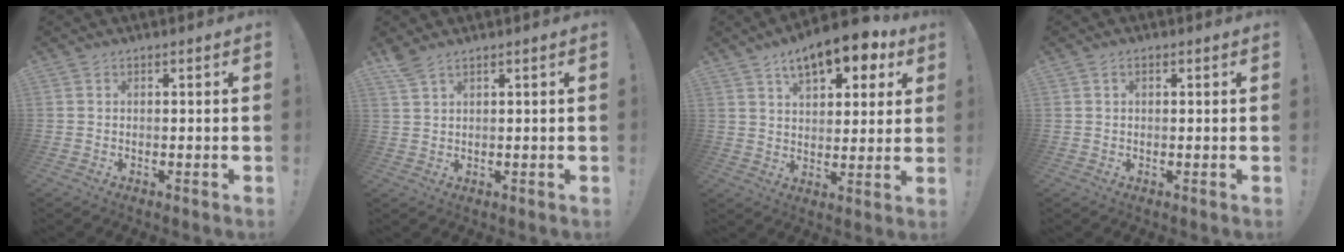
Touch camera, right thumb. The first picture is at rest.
{"total": 3.1, "force": [2.4, 0.8, 1.8], "torque": [-0.044, -0.009, 0.046]}
{"total": 13.7, "force": [8.4, 6.3, 8.9], "torque": [-0.128, -0.044, 0.142]}
{"total": 1.3, "force": [0.5, 0.8, 0.9], "torque": [-0.014, 0.001, 0.007]}